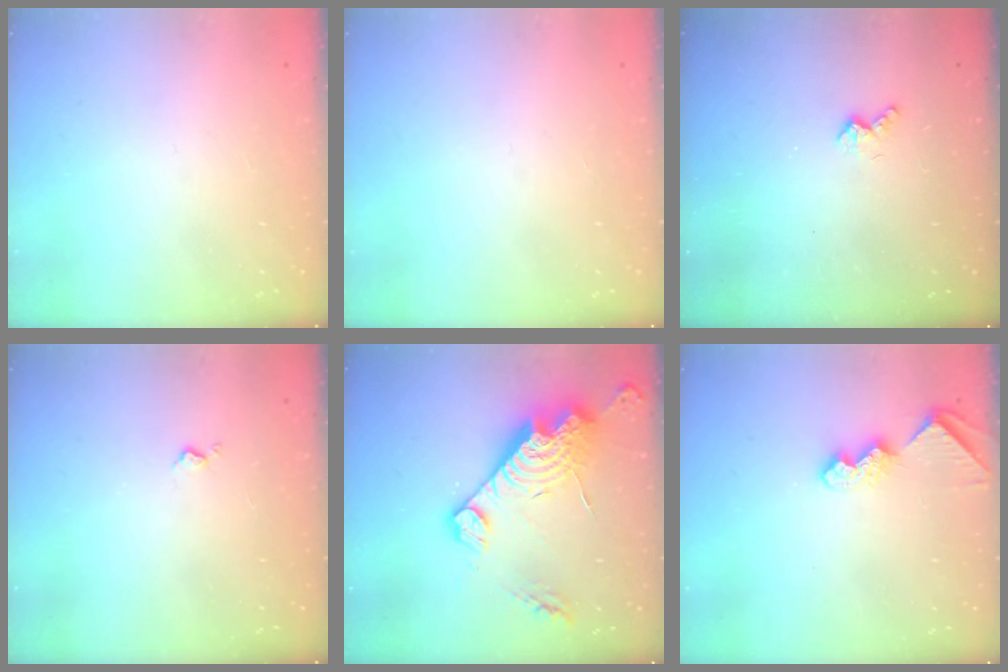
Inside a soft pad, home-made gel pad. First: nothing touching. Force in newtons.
{"total": 0.0}
{"total": 2.6, "press": 2.6, "slide": 0.6}
{"total": 2.6, "press": 2.6, "slide": 0.4}
{"total": 19.8, "press": 19.7, "slide": 1.8}
{"total": 6.9, "press": 6.9, "slide": 0.7}